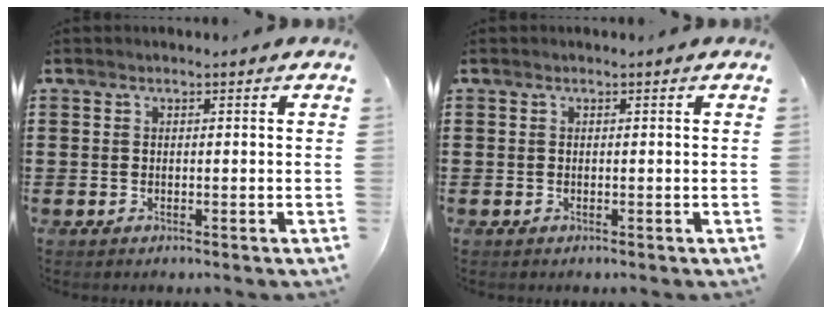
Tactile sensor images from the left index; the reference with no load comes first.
{"total": 0.0}